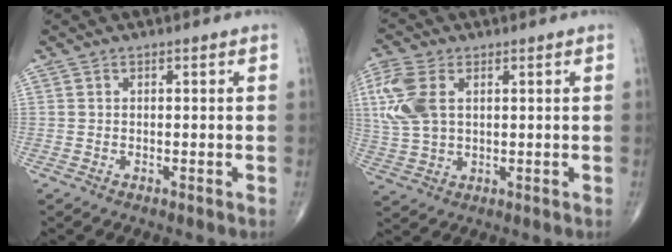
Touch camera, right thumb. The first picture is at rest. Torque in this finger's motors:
{"motor_torque": [0.20, 0.23, 0.69, 0.71, 0.21]}